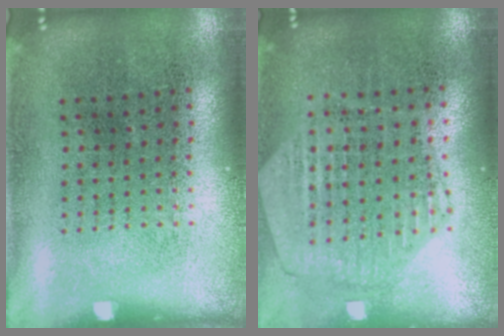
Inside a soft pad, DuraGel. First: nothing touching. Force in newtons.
{"total": 1.1, "press": 1.1, "slide": 0.2}